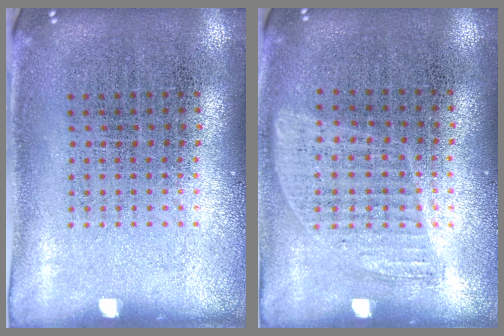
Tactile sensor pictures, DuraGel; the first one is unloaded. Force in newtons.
{"total": 0.8, "press": 0.7, "slide": 0.4}